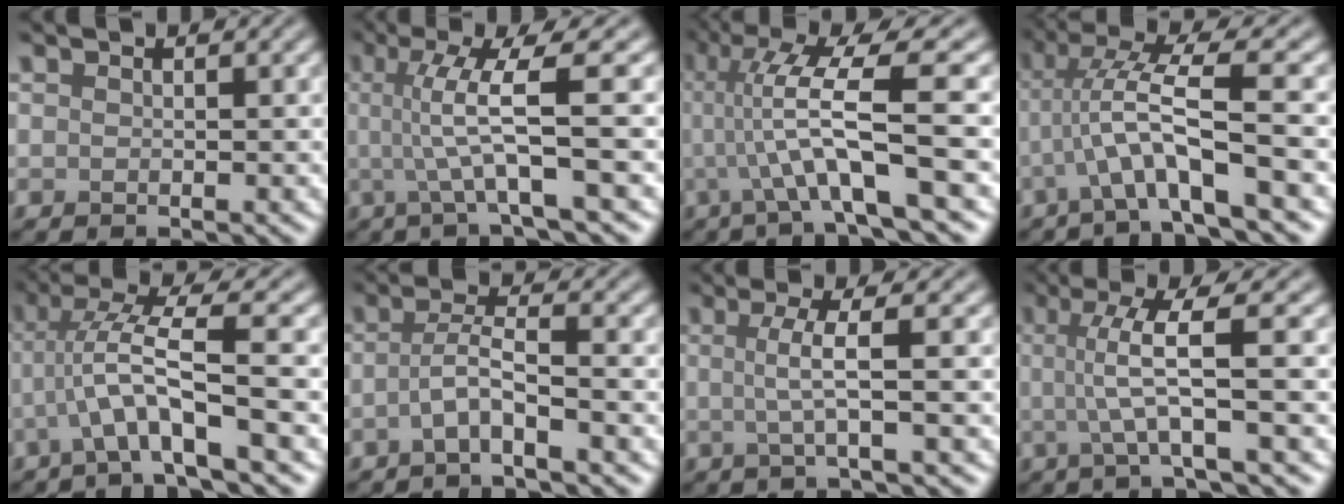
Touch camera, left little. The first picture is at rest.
{"total": 5.9, "force": [0.3, 0.8, 5.9], "torque": [-0.107, 0.003, 0.006]}
{"total": 8.5, "force": [-0.1, 1.3, 8.4], "torque": [-0.135, 0.008, -0.002]}
{"total": 5.6, "force": [-1.4, 0.3, 5.4], "torque": [-0.110, 0.017, -0.028]}
{"total": 5.1, "force": [-1.5, 0.2, 4.9], "torque": [-0.099, 0.016, -0.030]}
{"total": 2.9, "force": [-1.3, 0.3, 2.6], "torque": [-0.052, 0.008, -0.033]}
{"total": 3.3, "force": [0.0, 0.6, 3.2], "torque": [-0.058, -0.001, -0.007]}
{"total": 5.1, "force": [0.3, 0.7, 5.1], "torque": [-0.091, 0.003, 0.002]}